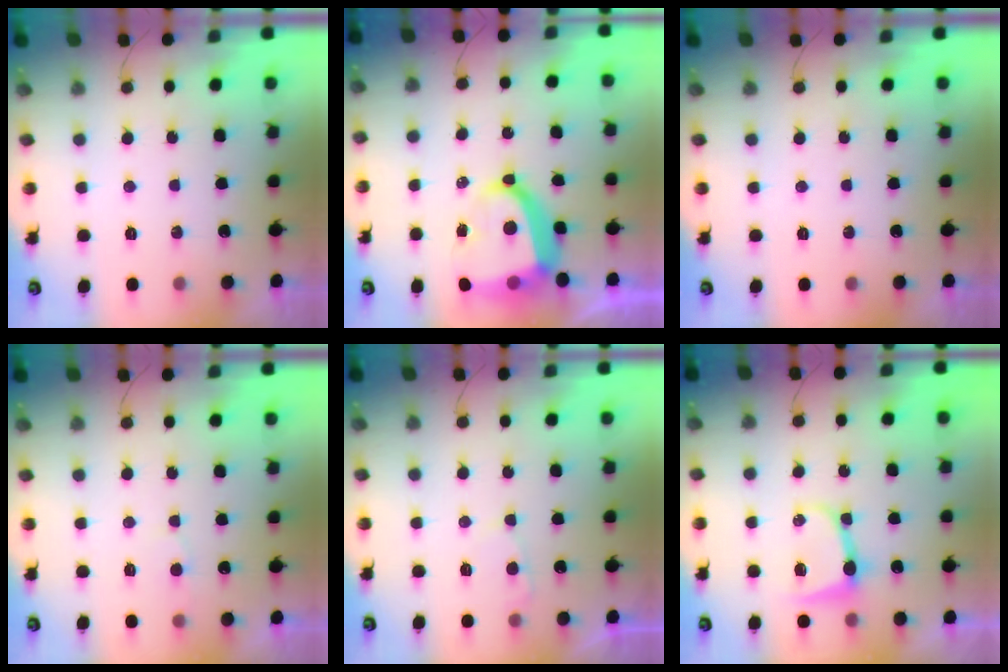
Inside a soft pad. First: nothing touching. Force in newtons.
{"total": 14.8, "press": 14.7, "slide": 1.9}
{"total": 0.0}
{"total": 4.2, "press": 4.2, "slide": 0.4}
{"total": 3.1, "press": 3.1, "slide": 0.4}
{"total": 8.3, "press": 8.2, "slide": 0.8}